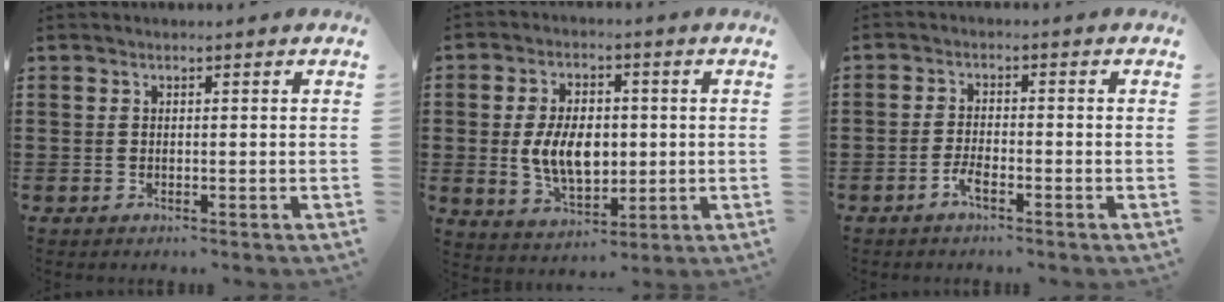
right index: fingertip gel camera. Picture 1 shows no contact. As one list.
[{"total": 8.2, "force": [-0.1, 5.1, 6.5], "torque": [-0.128, 0.001, -0.008]}, {"total": 2.7, "force": [-1.8, 0.6, 2.0], "torque": [-0.042, 0.001, -0.035]}]